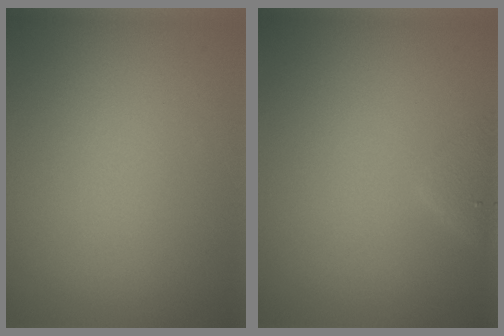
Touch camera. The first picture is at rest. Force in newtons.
{"total": 1.4, "press": 1.4, "slide": 0.1}